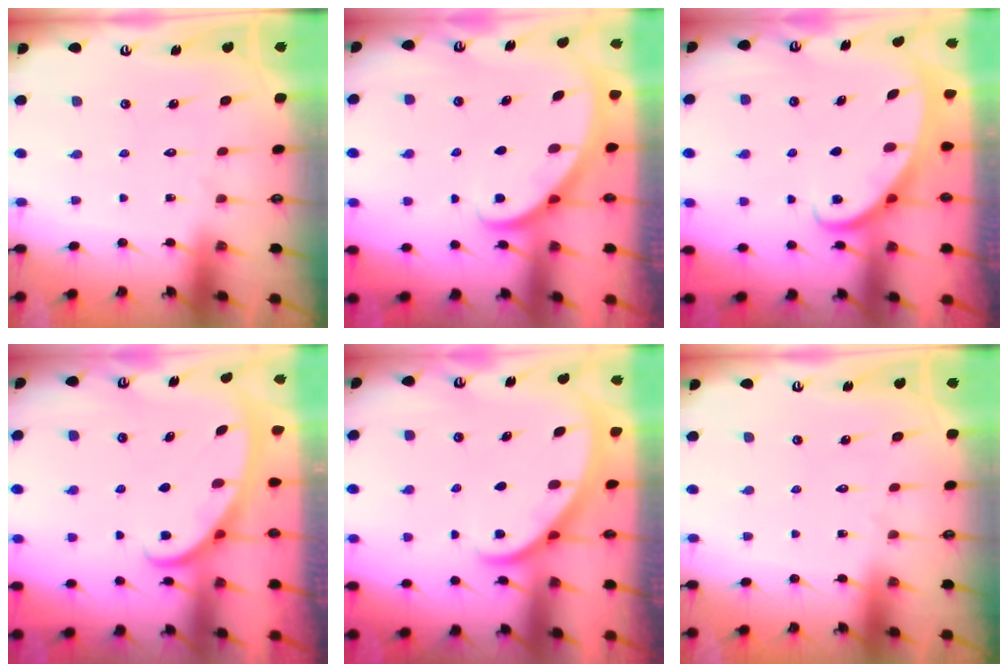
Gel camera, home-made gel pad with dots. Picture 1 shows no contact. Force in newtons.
{"total": 2.9, "press": 2.9, "slide": 0.2}
{"total": 2.4, "press": 2.4, "slide": 0.4}
{"total": 2.6, "press": 2.6, "slide": 0.4}
{"total": 1.9, "press": 1.9, "slide": 0.2}
{"total": 0.0}